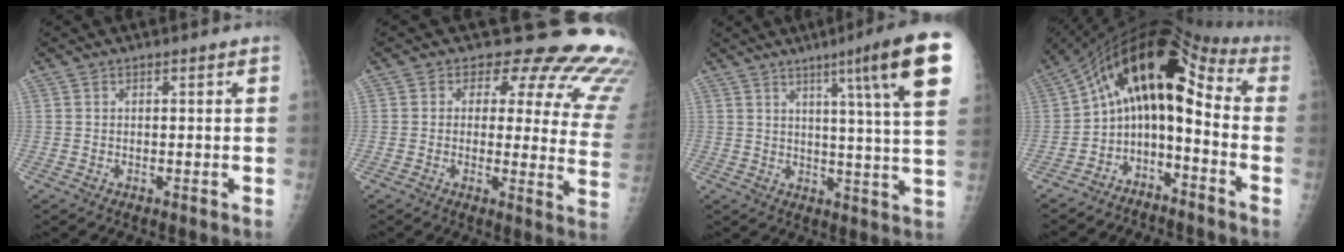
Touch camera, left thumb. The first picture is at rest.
{"total": 18.7, "force": [14.2, 8.4, 8.7], "torque": [-0.049, -0.091, 0.127]}
{"total": 16.6, "force": [8.0, 0.5, 14.6], "torque": [-0.191, -0.032, 0.095]}
{"total": 14.7, "force": [-3.0, 7.8, 12.0], "torque": [-0.168, 0.114, -0.058]}